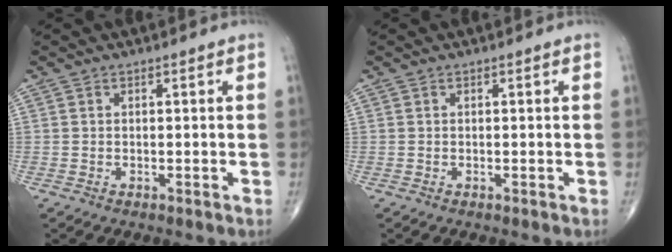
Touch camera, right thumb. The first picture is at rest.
{"total": 0.0}